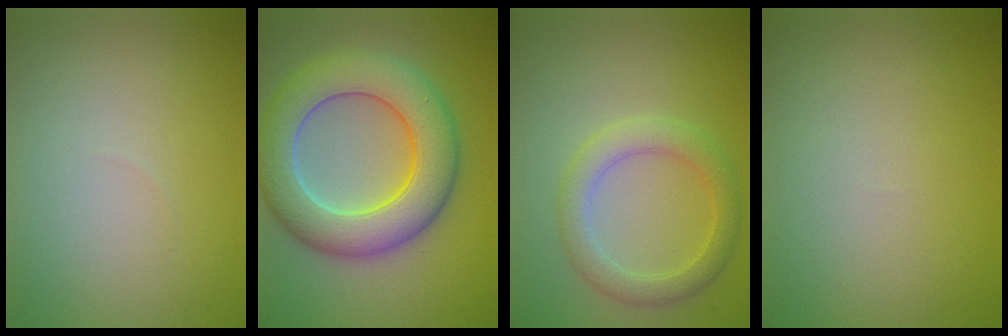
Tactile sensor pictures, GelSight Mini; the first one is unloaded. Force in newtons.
{"total": 9.3, "press": 9.3, "slide": 0.5}
{"total": 2.2, "press": 2.2, "slide": 0.3}
{"total": 0.0}